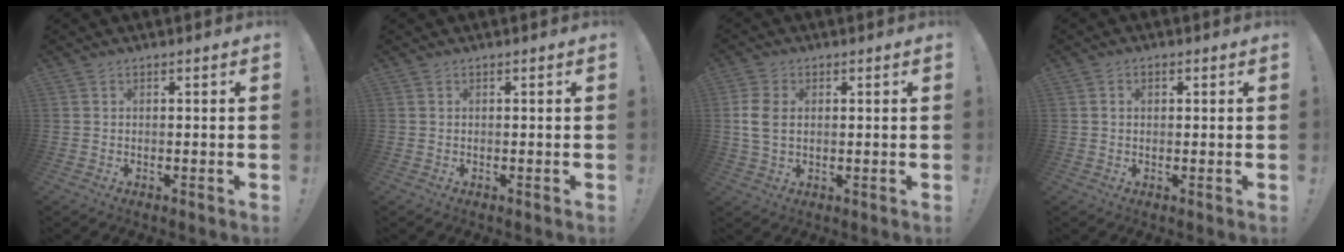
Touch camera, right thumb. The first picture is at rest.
{"total": 0.0}
{"total": 6.5, "force": [0.9, 4.4, 4.7], "torque": [-0.104, 0.005, 0.017]}
{"total": 1.5, "force": [0.3, 1.1, 0.9], "torque": [-0.012, 0.003, 0.005]}